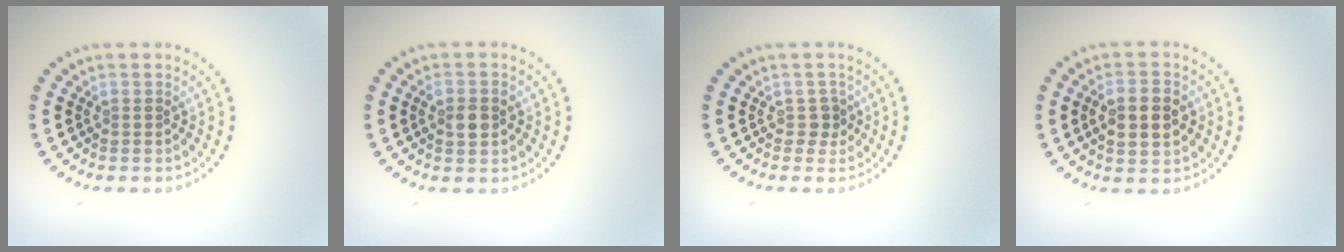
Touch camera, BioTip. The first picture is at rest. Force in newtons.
{"total": 2.5, "press": 2.5, "slide": 0.3}
{"total": 1.2, "press": 0.9, "slide": 0.7}
{"total": 3.8, "press": 3.8, "slide": 0.1}